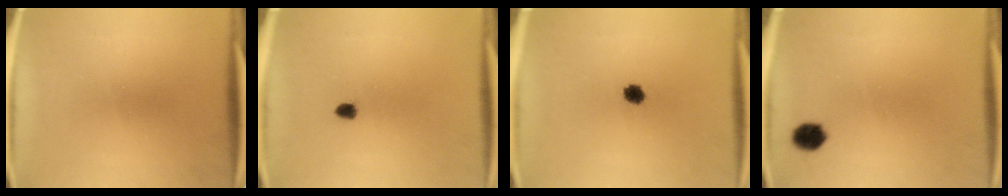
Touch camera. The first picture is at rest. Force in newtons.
{"total": 1.5}
{"total": 3.0}
{"total": 3.8}